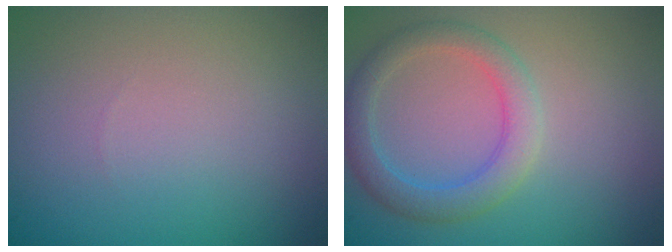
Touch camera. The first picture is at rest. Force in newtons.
{"total": 3.4, "press": 3.4, "slide": 0.2}